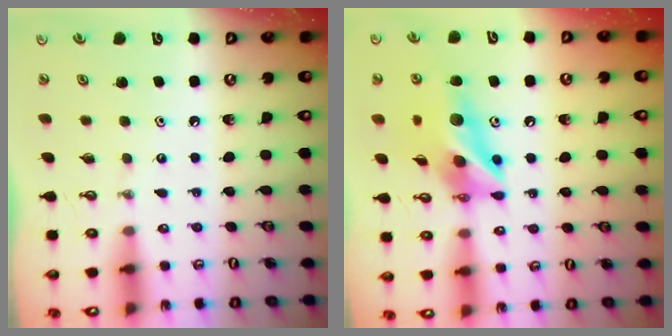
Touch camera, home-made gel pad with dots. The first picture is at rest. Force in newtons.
{"total": 12.8, "press": 12.8, "slide": 1.3}